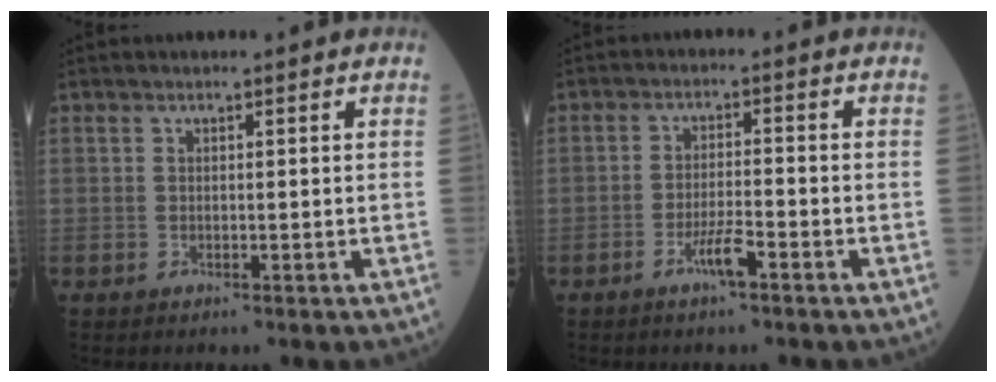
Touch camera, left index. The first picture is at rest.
{"total": 3.7, "force": [-2.4, 0.3, 2.8], "torque": [-0.057, -0.002, -0.046]}